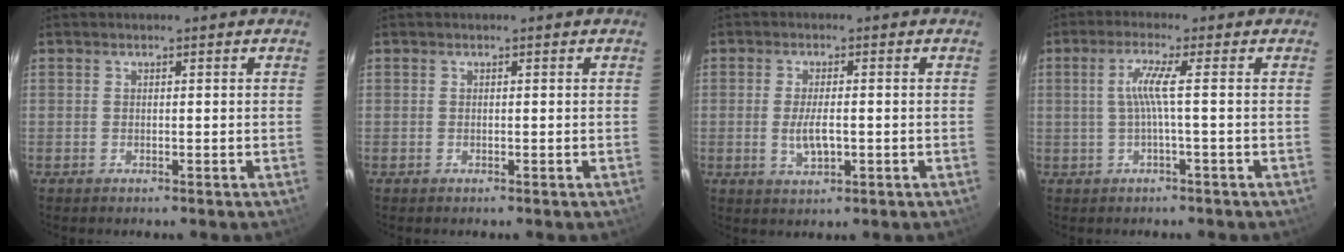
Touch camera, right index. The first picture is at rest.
{"total": 0.0}
{"total": 4.9, "force": [-0.8, 1.9, 4.4], "torque": [-0.087, -0.004, -0.010]}
{"total": 4.4, "force": [-0.2, -0.7, 4.3], "torque": [-0.089, 0.002, 0.002]}